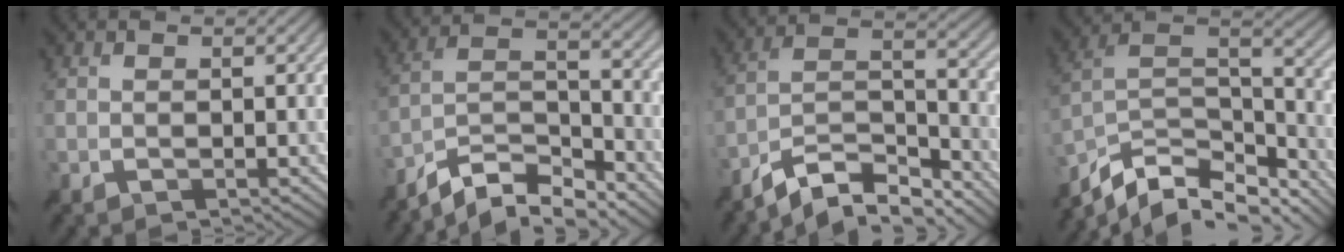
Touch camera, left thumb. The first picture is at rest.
{"total": 9.8, "force": [-8.4, 2.3, 4.5], "torque": [-0.083, 0.009, -0.161]}
{"total": 10.1, "force": [-8.4, 2.5, 5.1], "torque": [-0.093, 0.007, -0.161]}
{"total": 14.1, "force": [-10.2, 6.1, 7.7], "torque": [-0.189, -0.016, -0.170]}